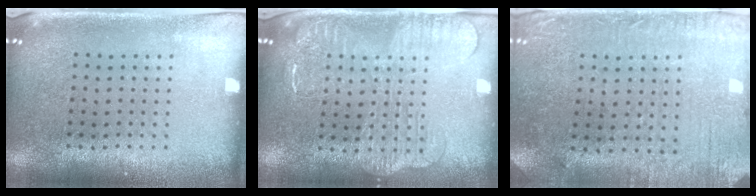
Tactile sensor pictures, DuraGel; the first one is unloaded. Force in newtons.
{"total": 2.1, "press": 1.9, "slide": 0.9}
{"total": 0.6, "press": 0.4, "slide": 0.5}